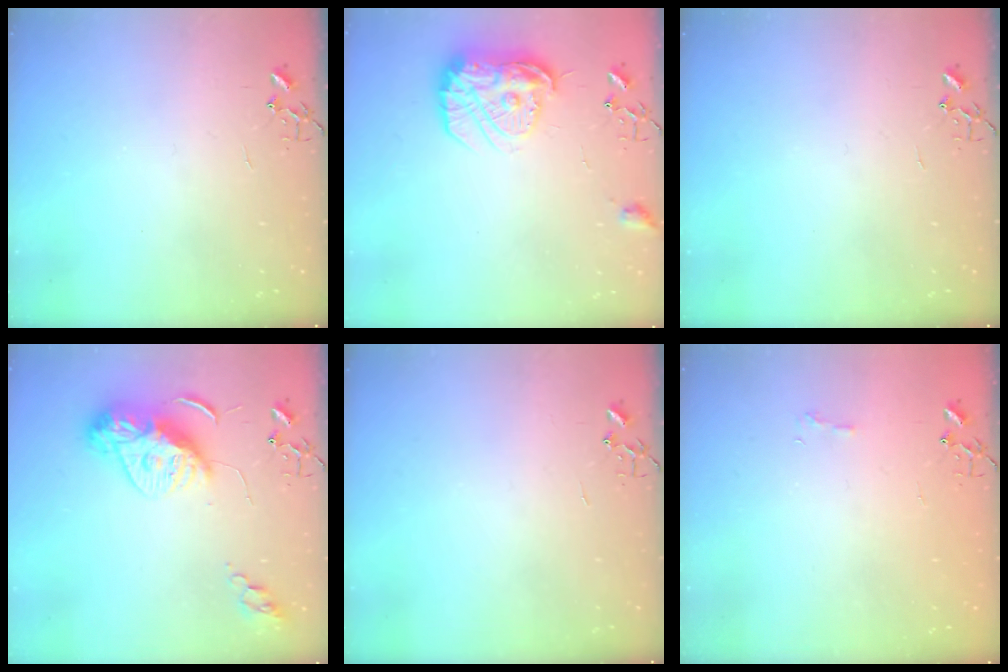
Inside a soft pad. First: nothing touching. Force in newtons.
{"total": 15.7, "press": 15.6, "slide": 1.4}
{"total": 0.0}
{"total": 12.1, "press": 12.1, "slide": 1.1}
{"total": 0.0}
{"total": 6.0, "press": 5.9, "slide": 0.7}